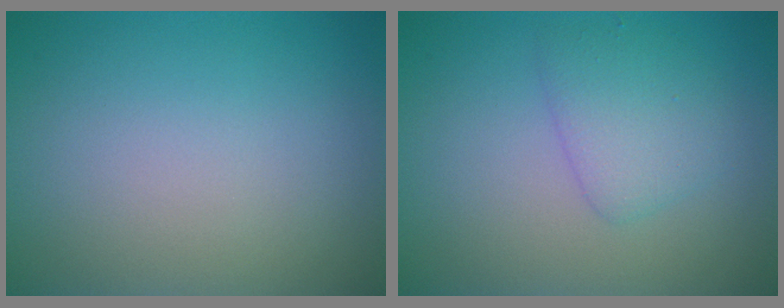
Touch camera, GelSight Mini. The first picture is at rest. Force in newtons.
{"total": 2.6, "press": 2.6, "slide": 0.1}